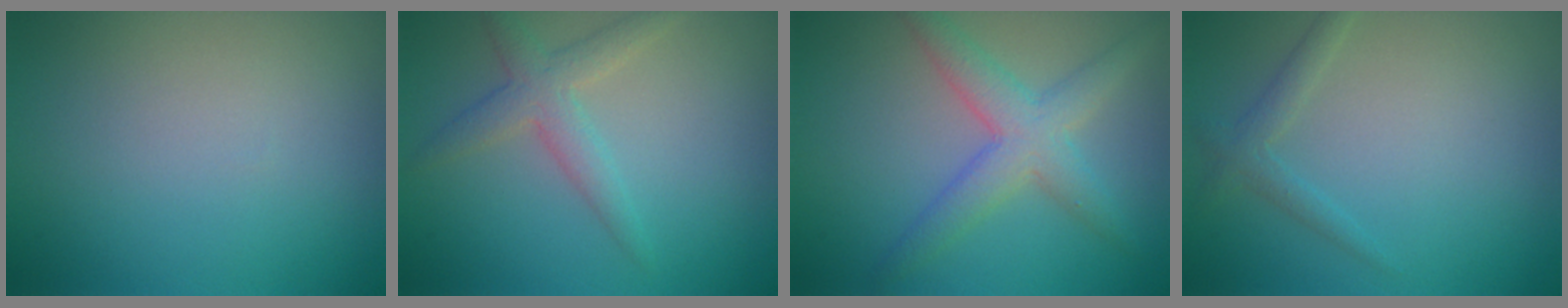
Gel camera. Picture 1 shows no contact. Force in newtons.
{"total": 2.7, "press": 2.7, "slide": 0.0}
{"total": 3.0, "press": 3.0, "slide": 0.3}
{"total": 1.5, "press": 1.5, "slide": 0.1}